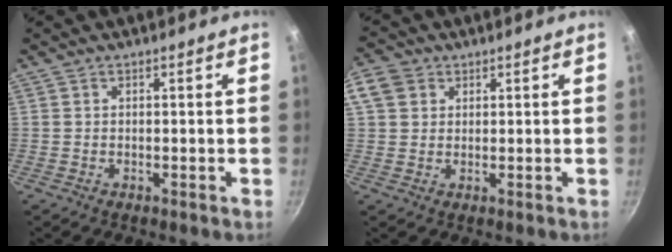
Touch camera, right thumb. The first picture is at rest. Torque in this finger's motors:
{"motor_torque": [-0.02, 0.89, 0.64, -0.42, 0.48]}